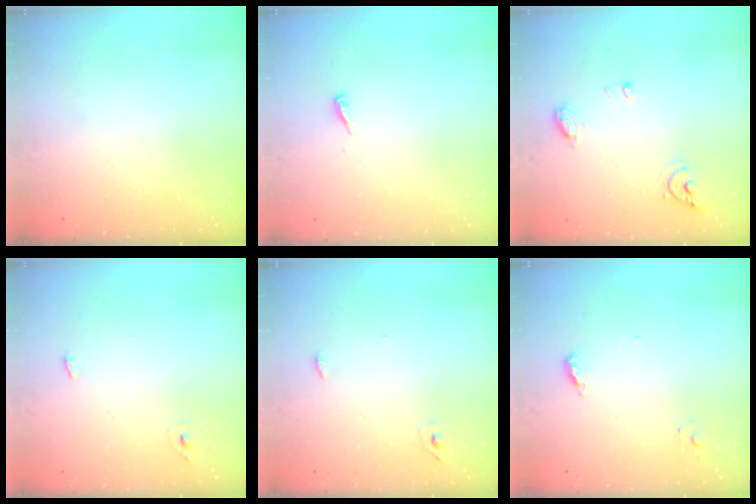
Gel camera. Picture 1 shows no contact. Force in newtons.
{"total": 3.2, "press": 3.2, "slide": 0.2}
{"total": 7.4, "press": 7.3, "slide": 0.9}
{"total": 2.7, "press": 2.6, "slide": 0.8}
{"total": 2.9, "press": 2.7, "slide": 1.0}
{"total": 5.9, "press": 5.9, "slide": 0.3}